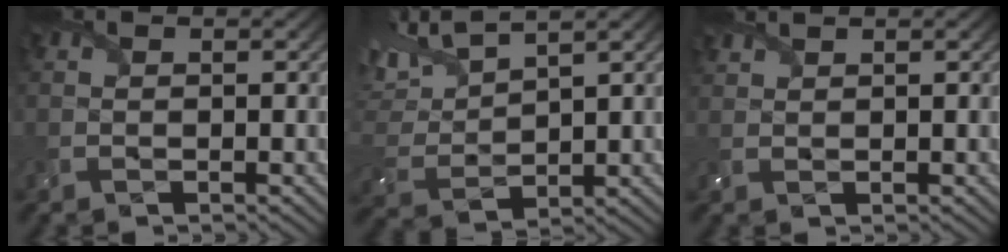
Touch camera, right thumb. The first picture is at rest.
{"total": 8.3, "force": [6.2, 2.0, 5.1], "torque": [-0.137, 0.021, 0.125]}
{"total": 1.4, "force": [1.4, 0.1, 0.3], "torque": [-0.016, 0.005, 0.032]}